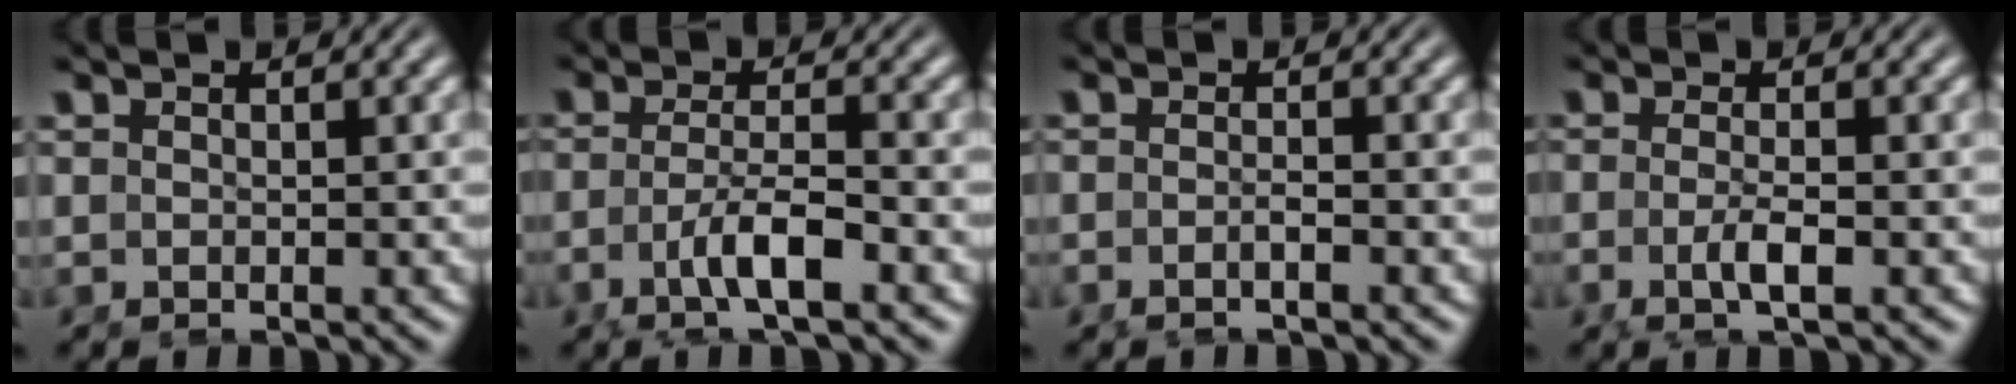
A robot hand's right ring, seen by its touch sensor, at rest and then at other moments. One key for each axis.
{"total": 3.9, "fx": -1.9, "fy": 0.7, "fz": 3.3, "tx": -0.070, "ty": -0.023, "tz": -0.022}
{"total": 1.6, "fx": -1.2, "fy": 0.3, "fz": 1.0, "tx": -0.024, "ty": -0.003, "tz": -0.024}
{"total": 2.5, "fx": -1.3, "fy": 0.1, "fz": 2.2, "tx": -0.046, "ty": -0.017, "tz": -0.017}